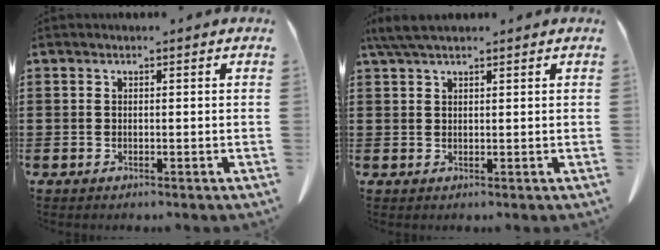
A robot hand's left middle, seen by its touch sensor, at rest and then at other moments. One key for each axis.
{"total": 3.5, "fx": 2.5, "fy": 0.7, "fz": 2.3, "tx": -0.052, "ty": 0.000, "tz": 0.049}